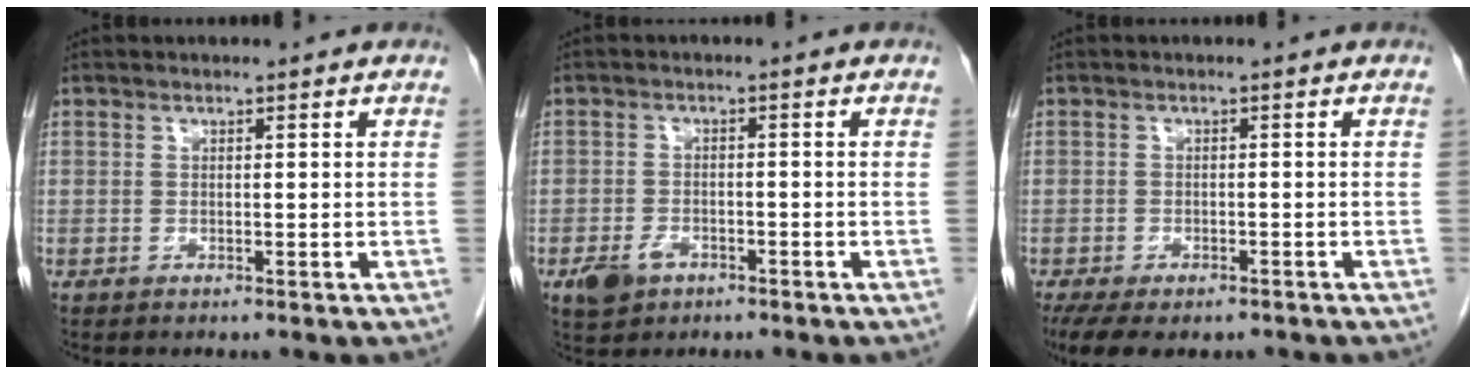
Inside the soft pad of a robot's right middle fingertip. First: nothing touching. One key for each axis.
{"total": 3.8, "fx": -2.2, "fy": 2.4, "fz": 2.1, "tx": -0.041, "ty": -0.001, "tz": -0.030}
{"total": 9.4, "fx": -6.8, "fy": 4.2, "fz": 4.8, "tx": -0.089, "ty": -0.010, "tz": -0.097}